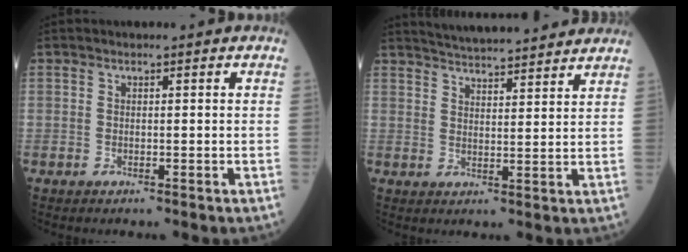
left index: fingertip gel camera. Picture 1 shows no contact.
{"total": 13.9, "force": [13.0, 1.3, 4.9], "torque": [-0.080, 0.017, 0.179]}